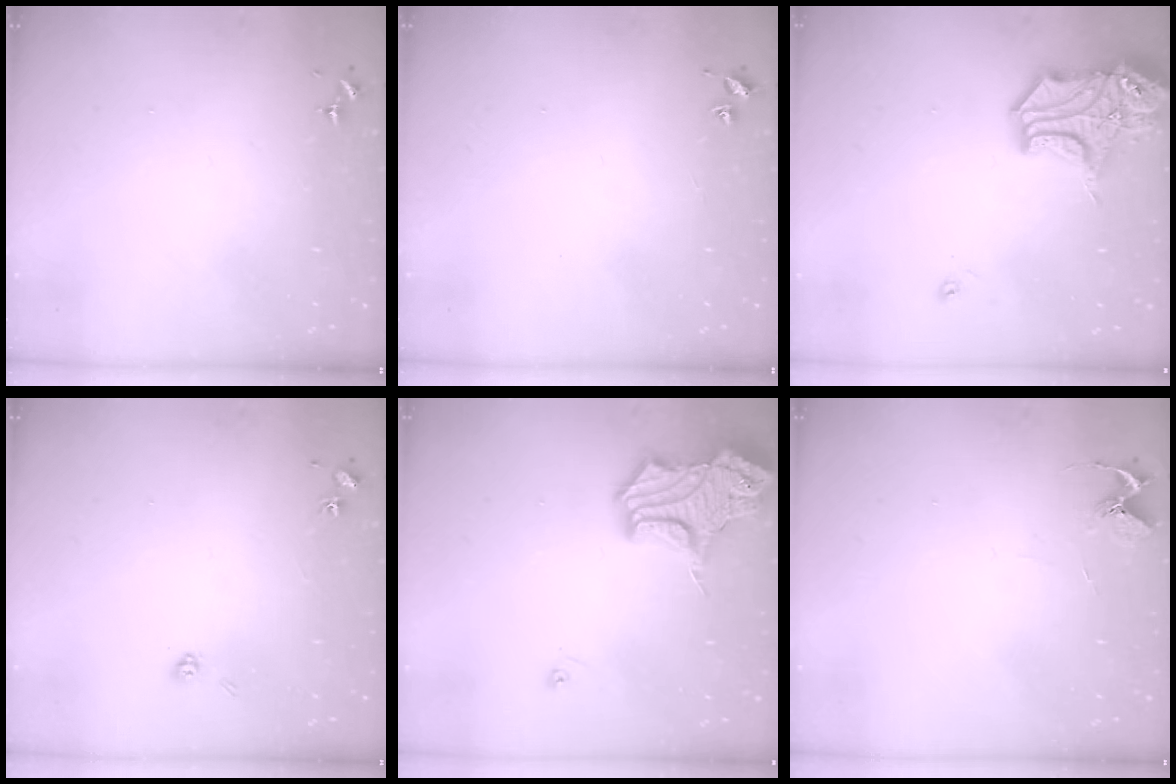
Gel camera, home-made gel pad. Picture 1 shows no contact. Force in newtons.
{"total": 1.9, "press": 1.9, "slide": 0.2}
{"total": 16.0, "press": 15.9, "slide": 2.2}
{"total": 4.1, "press": 4.0, "slide": 1.1}
{"total": 16.1, "press": 16.0, "slide": 2.0}
{"total": 5.8, "press": 5.8, "slide": 0.5}